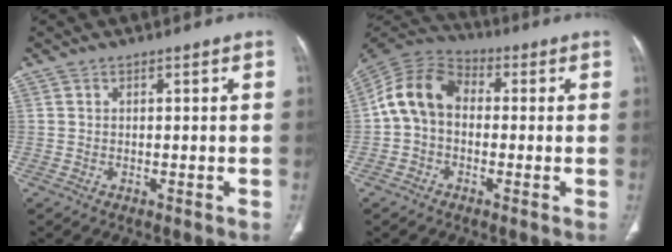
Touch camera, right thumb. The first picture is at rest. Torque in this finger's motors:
{"motor_torque": [1.86, 1.85, 0.87, -0.88, 0.19]}